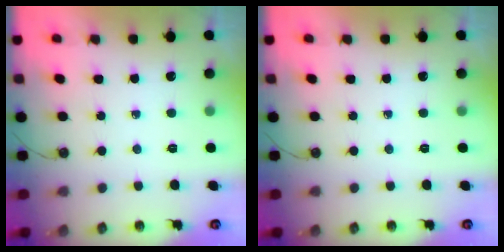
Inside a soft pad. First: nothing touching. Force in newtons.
{"total": 0.0}